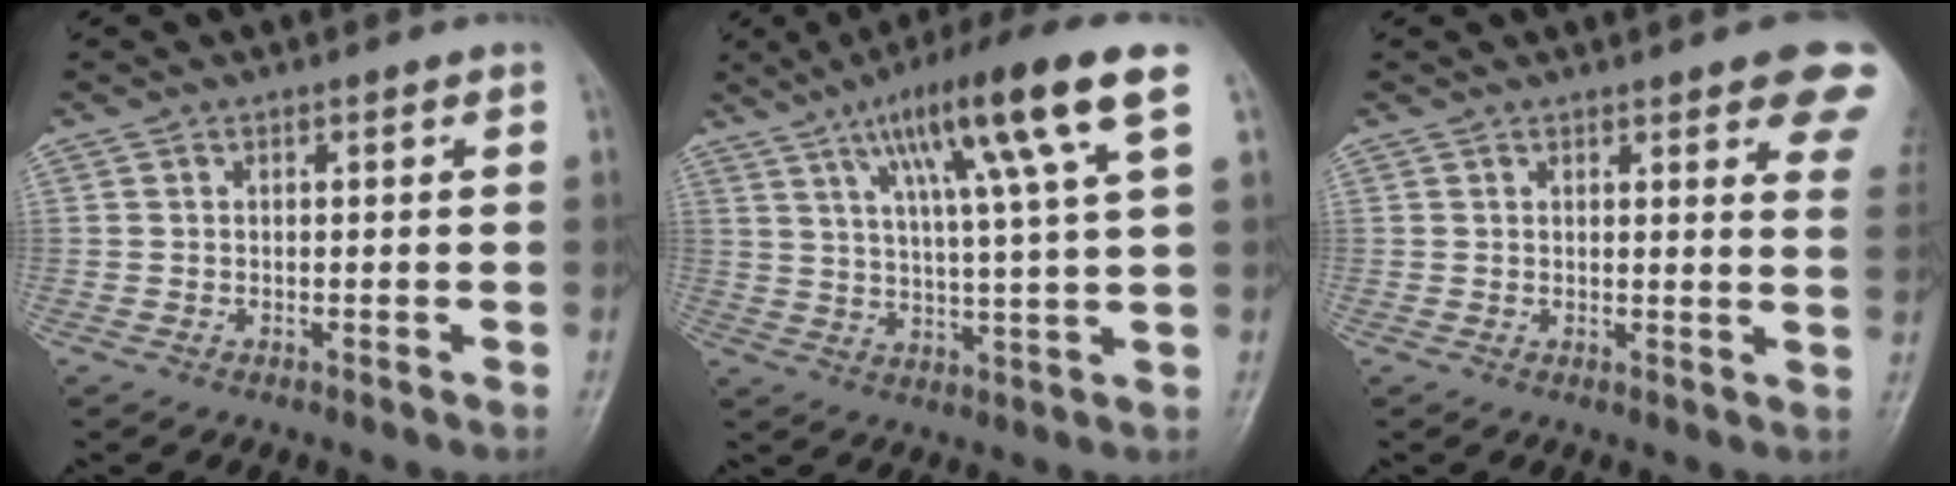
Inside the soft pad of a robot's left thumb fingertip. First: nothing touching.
{"total": 16.8, "force": [7.9, 1.1, 14.8], "torque": [-0.244, -0.010, 0.125]}
{"total": 11.2, "force": [6.8, 3.0, 8.5], "torque": [-0.073, -0.024, 0.067]}